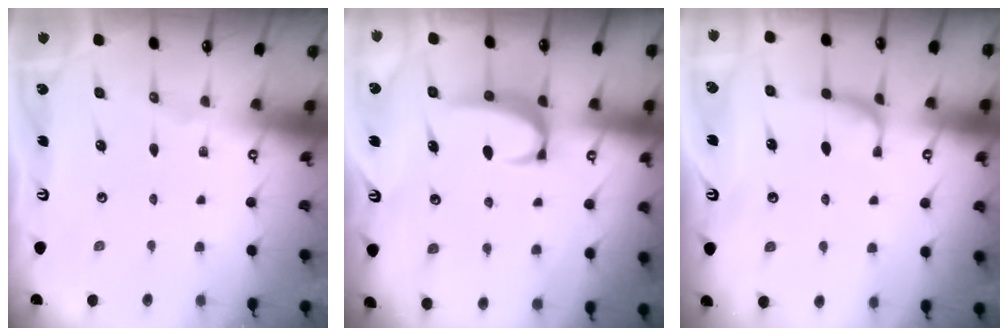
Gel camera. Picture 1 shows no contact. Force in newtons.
{"total": 2.9, "press": 2.9, "slide": 0.5}
{"total": 0.9, "press": 0.4, "slide": 0.8}